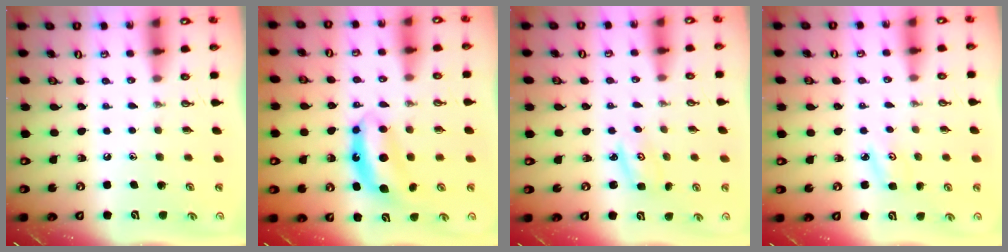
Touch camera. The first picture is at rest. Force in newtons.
{"total": 7.5, "press": 7.5, "slide": 0.1}
{"total": 2.1, "press": 2.1, "slide": 0.2}
{"total": 3.9, "press": 3.8, "slide": 0.5}